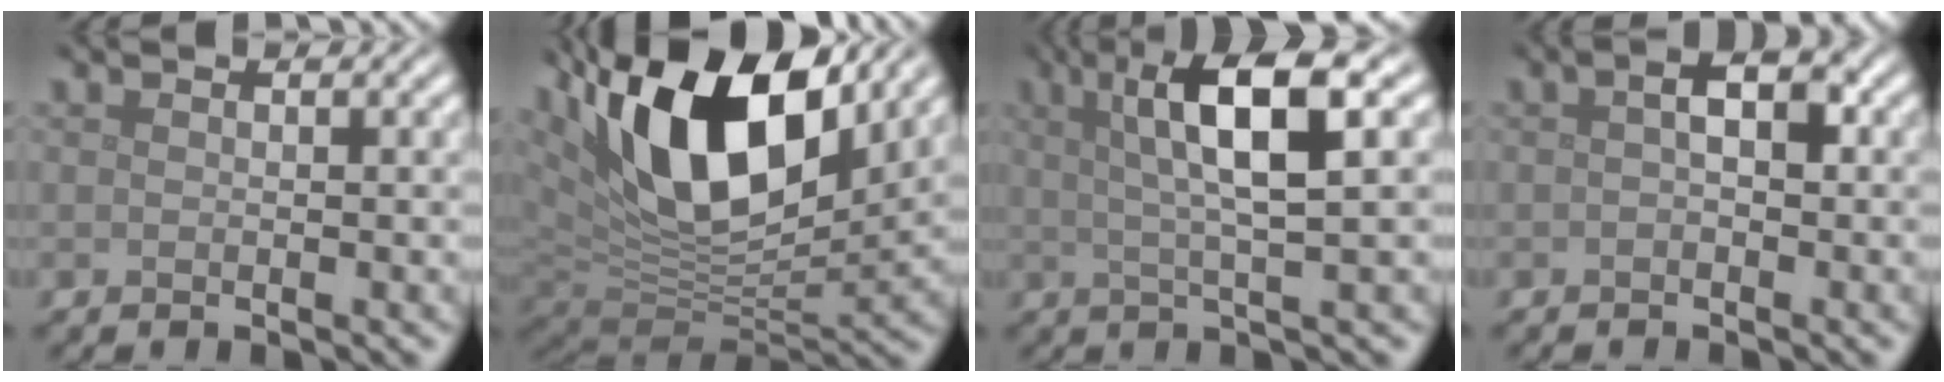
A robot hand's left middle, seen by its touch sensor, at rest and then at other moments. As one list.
[{"total": 14.6, "force": [6.8, 6.5, 11.2], "torque": [-0.194, 0.013, 0.116]}, {"total": 7.9, "force": [2.6, 1.7, 7.3], "torque": [-0.098, 0.017, 0.036]}, {"total": 2.2, "force": [0.1, 1.0, 2.0], "torque": [-0.029, 0.007, -0.003]}]